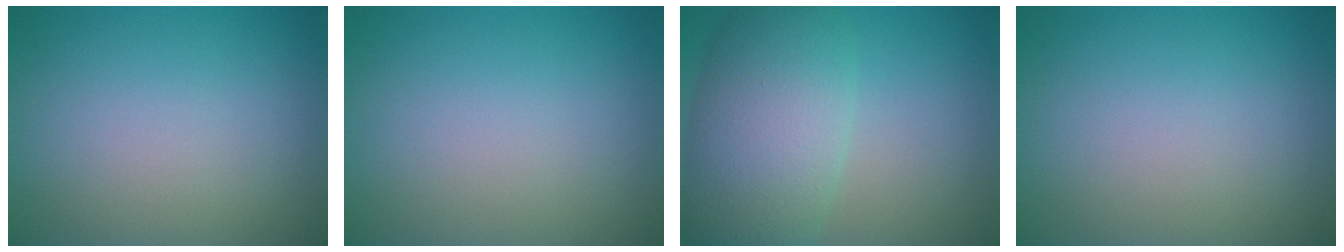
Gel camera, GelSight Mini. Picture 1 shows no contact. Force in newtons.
{"total": 0.0}
{"total": 8.4, "press": 8.4, "slide": 0.3}
{"total": 0.0}